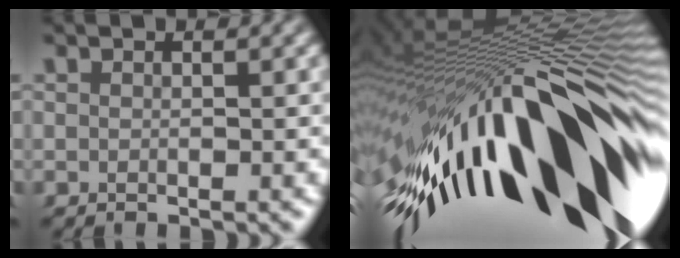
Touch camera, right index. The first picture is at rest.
{"total": 21.6, "force": [-6.8, 10.7, 17.5], "torque": [-0.282, 0.022, -0.090]}